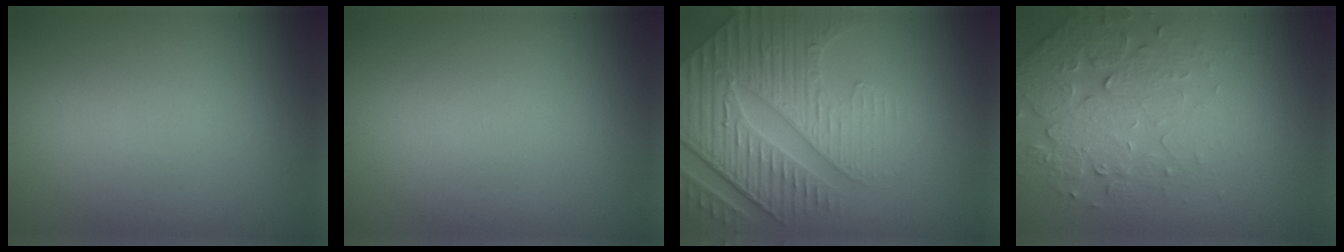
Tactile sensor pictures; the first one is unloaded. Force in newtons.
{"total": 0.0}
{"total": 7.8, "press": 5.7, "slide": 5.3}
{"total": 5.0, "press": 3.5, "slide": 3.6}